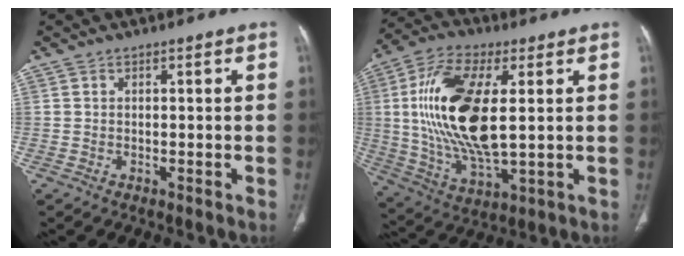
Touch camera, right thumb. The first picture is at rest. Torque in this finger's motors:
{"motor_torque": [2.26, 2.75, 2.32, -0.44, 0.46]}